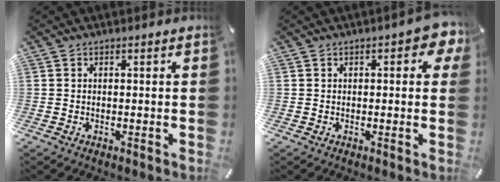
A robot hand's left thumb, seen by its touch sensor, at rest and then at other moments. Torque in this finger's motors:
{"motor_torque": [0.33, 0.27, 0.55, 0.11, 0.03]}